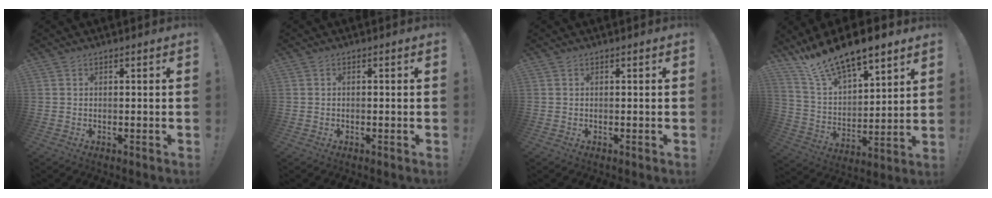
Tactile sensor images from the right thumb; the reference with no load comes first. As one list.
[{"total": 0.6, "force": [-0.5, 0.2, 0.3], "torque": [-0.006, 0.001, -0.008]}, {"total": 0.0}, {"total": 14.2, "force": [12.0, 4.4, 6.1], "torque": [-0.124, -0.095, 0.219]}]